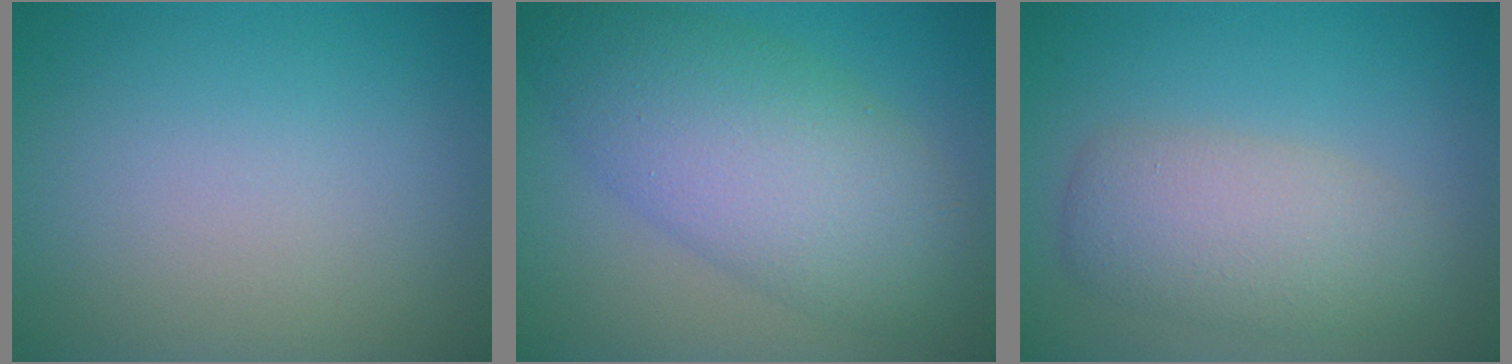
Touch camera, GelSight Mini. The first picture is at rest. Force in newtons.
{"total": 8.5, "press": 8.5, "slide": 0.2}
{"total": 4.9, "press": 4.9, "slide": 0.1}